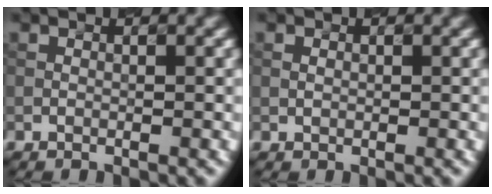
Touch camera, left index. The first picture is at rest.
{"total": 0.0}